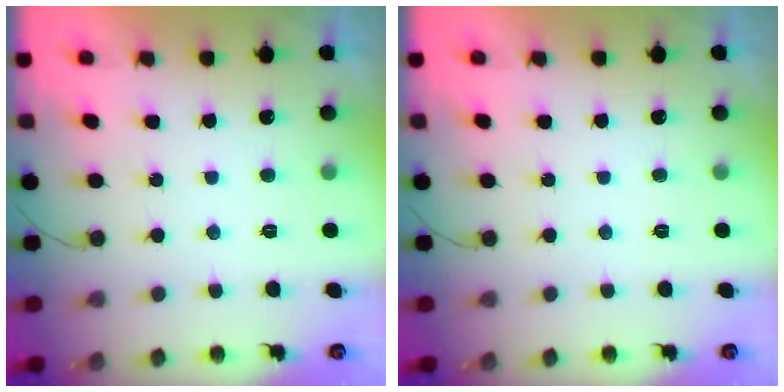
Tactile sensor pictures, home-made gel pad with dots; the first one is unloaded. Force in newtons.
{"total": 0.0}